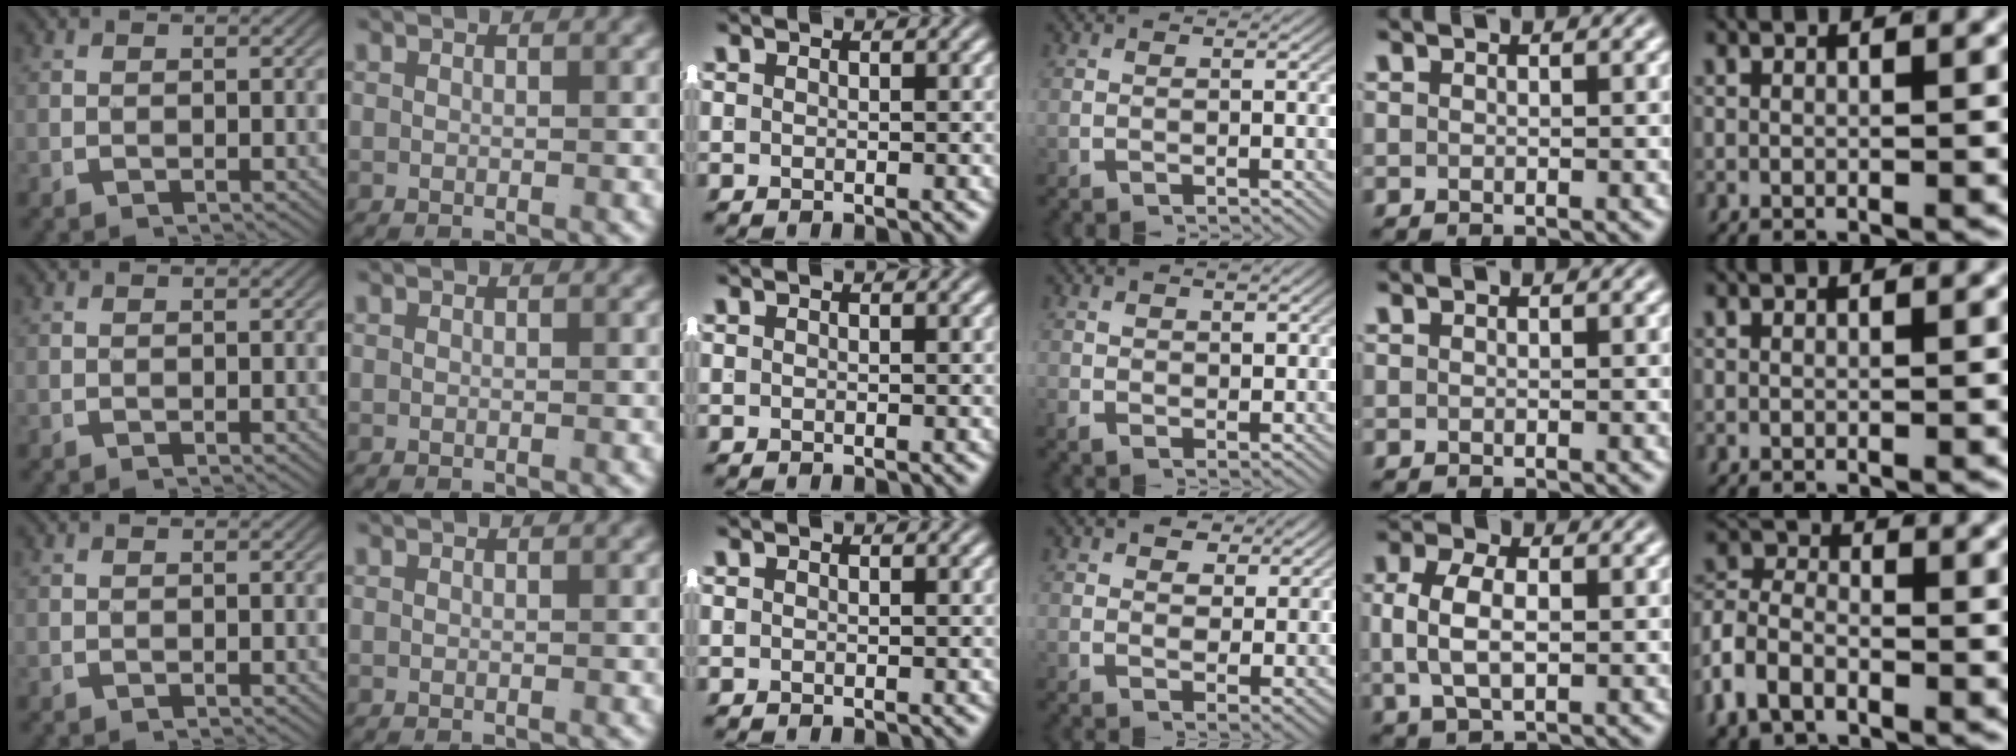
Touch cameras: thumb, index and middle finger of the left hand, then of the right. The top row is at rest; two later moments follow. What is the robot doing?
{"motion": "lift_and_place", "object": "shorts"}